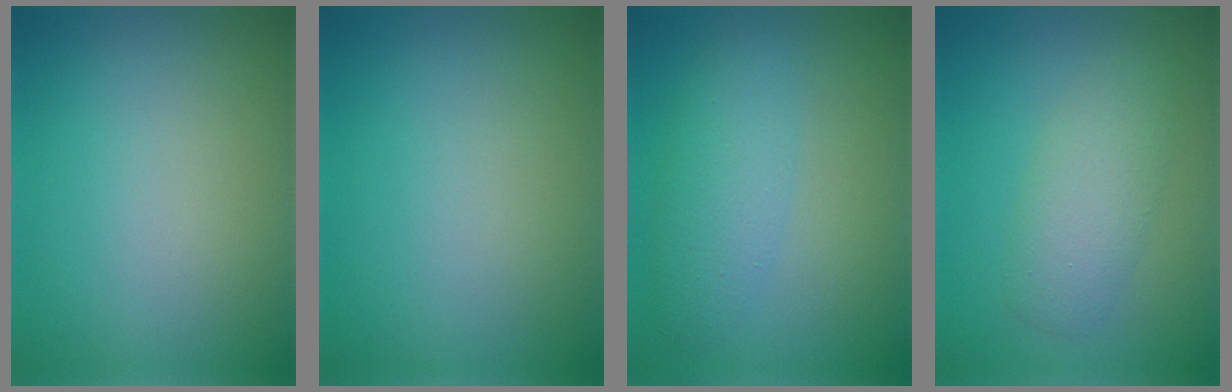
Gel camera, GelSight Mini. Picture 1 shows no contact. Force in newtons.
{"total": 0.0}
{"total": 3.4, "press": 3.4, "slide": 0.1}
{"total": 3.4, "press": 3.4, "slide": 0.1}